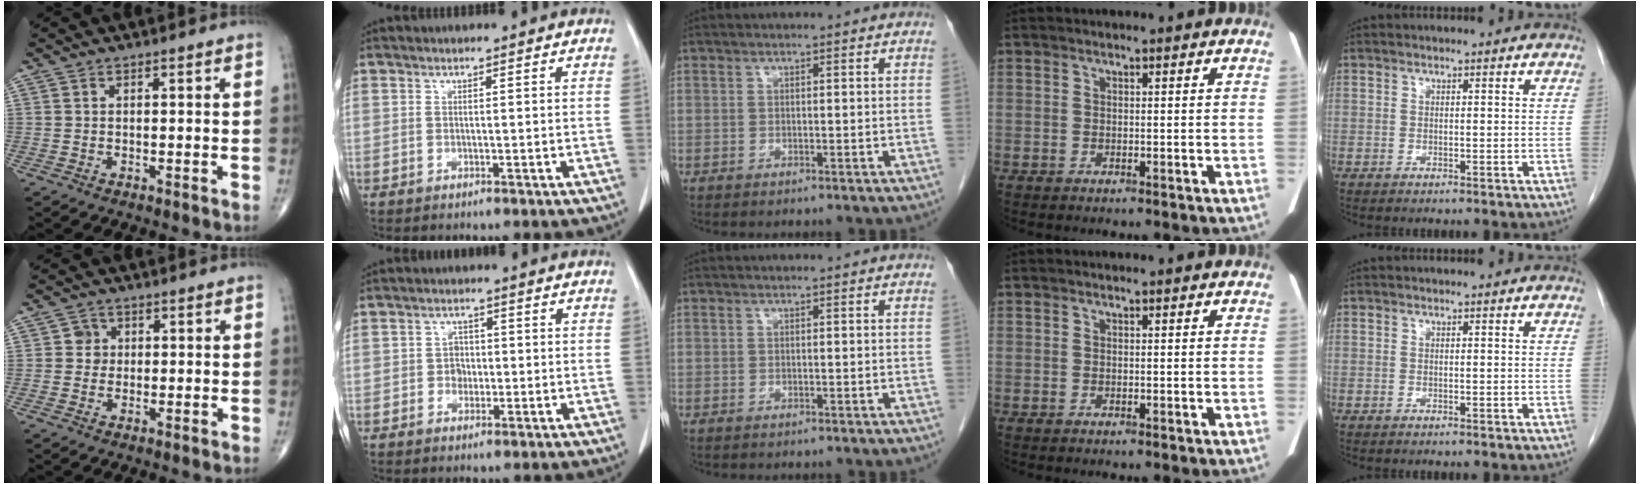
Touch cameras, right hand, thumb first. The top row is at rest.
{"thumb": {"total": 2.4, "force": [0.3, 2.3, 0.5], "torque": [0.008, 0.004, 0.000]}, "index": {"total": 2.3, "force": [-0.4, 1.9, 1.1], "torque": [-0.011, 0.006, -0.005]}}